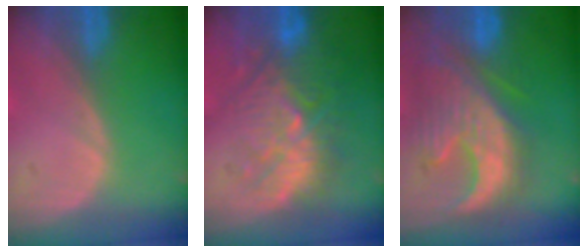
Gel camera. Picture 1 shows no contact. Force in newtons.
{"total": 10.6, "press": 9.6, "slide": 4.5}
{"total": 11.3, "press": 10.8, "slide": 3.3}